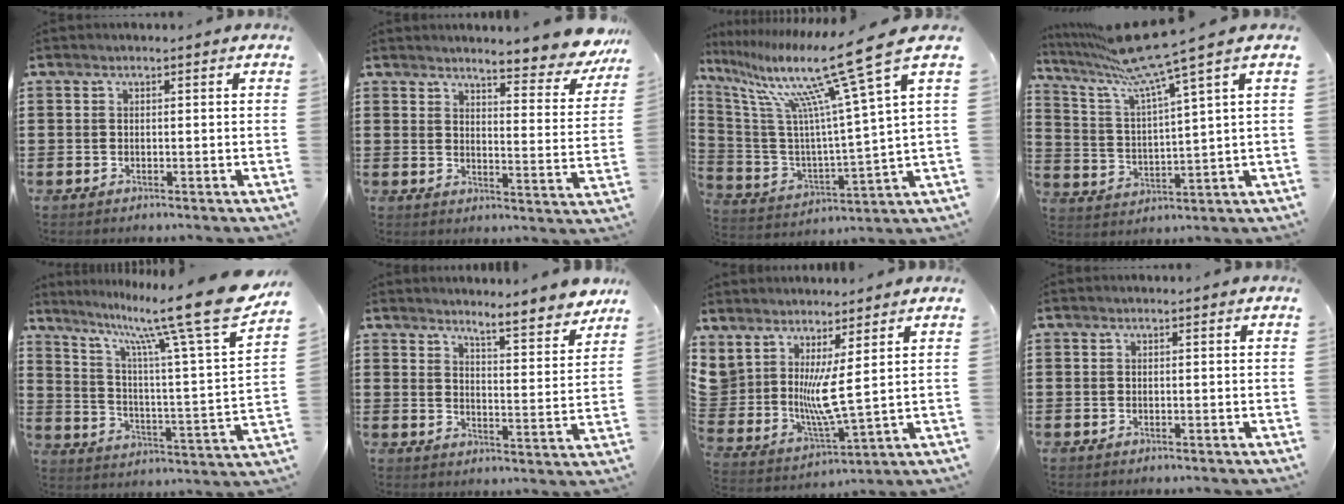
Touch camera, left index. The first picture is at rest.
{"total": 5.5, "force": [5.1, 0.0, 2.1], "torque": [-0.046, -0.035, 0.084]}
{"total": 17.3, "force": [11.9, 1.2, 12.6], "torque": [-0.251, -0.073, 0.186]}
{"total": 10.3, "force": [7.8, -0.4, 6.7], "torque": [-0.157, -0.037, 0.131]}
{"total": 15.6, "force": [12.0, 0.1, 10.0], "torque": [-0.188, -0.087, 0.187]}
{"total": 5.8, "force": [5.5, -0.3, 1.9], "torque": [-0.042, -0.041, 0.089]}
{"total": 5.8, "force": [2.6, 0.5, 5.2], "torque": [-0.120, -0.039, 0.041]}
{"total": 0.0}